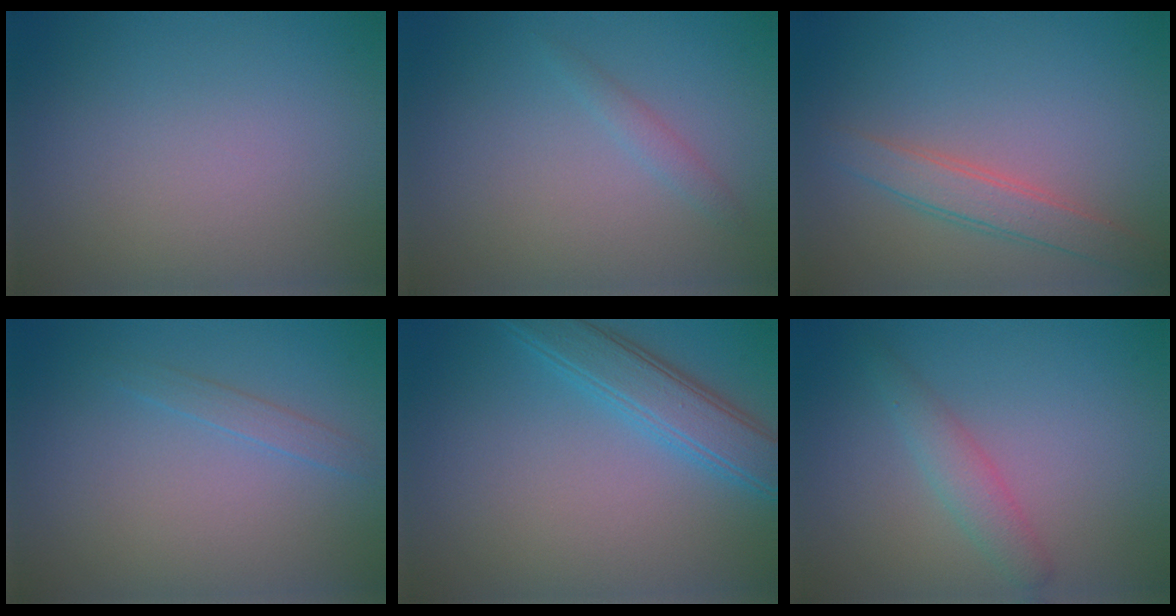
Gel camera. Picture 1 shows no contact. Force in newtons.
{"total": 1.0, "press": 1.0, "slide": 0.0}
{"total": 2.8, "press": 2.8, "slide": 0.1}
{"total": 1.1, "press": 1.1, "slide": 0.1}
{"total": 4.2, "press": 4.2, "slide": 0.3}
{"total": 2.1, "press": 2.1, "slide": 0.0}